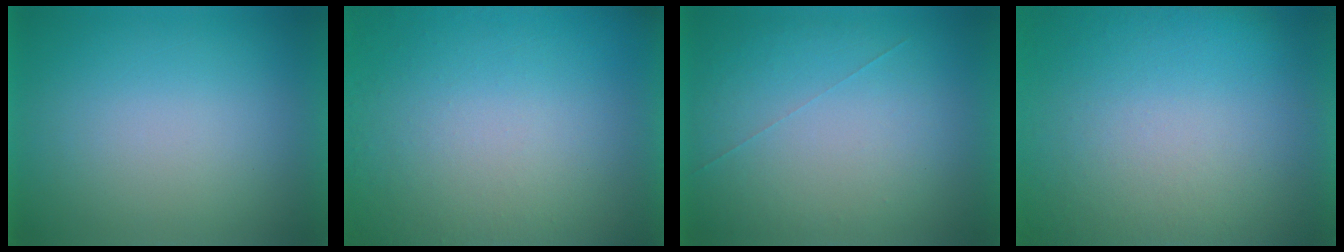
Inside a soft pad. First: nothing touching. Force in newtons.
{"total": 4.9}
{"total": 1.0}
{"total": 5.7}